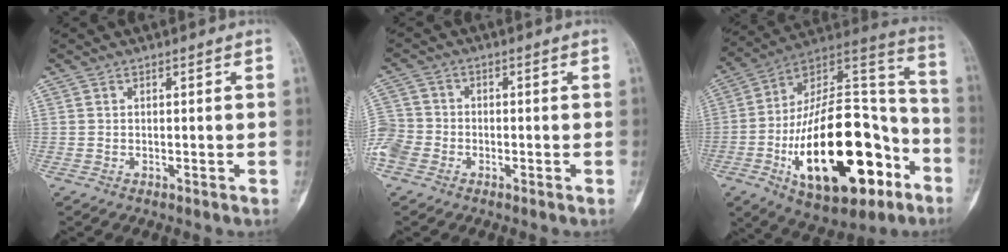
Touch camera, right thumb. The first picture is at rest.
{"total": 7.1, "force": [-3.2, 5.7, 2.8], "torque": [-0.069, 0.017, -0.066]}
{"total": 34.0, "force": [-12.2, 15.9, 27.4], "torque": [-0.437, 0.063, -0.180]}